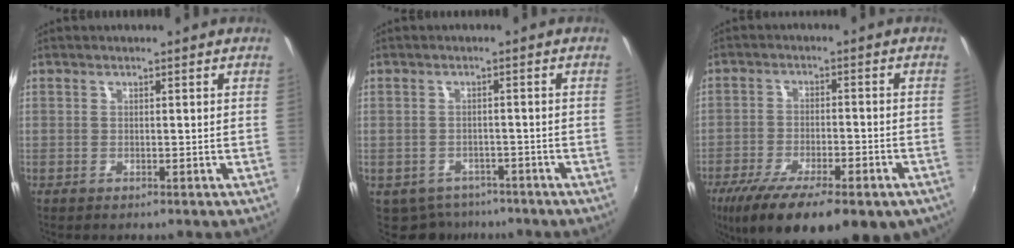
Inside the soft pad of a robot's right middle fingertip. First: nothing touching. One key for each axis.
{"total": 5.9, "fx": -4.5, "fy": 3.5, "fz": 1.3, "tx": -0.037, "ty": -0.012, "tz": -0.062}
{"total": 20.6, "fx": -13.2, "fy": 7.4, "fz": 14.0, "tx": -0.260, "ty": -0.059, "tz": -0.191}